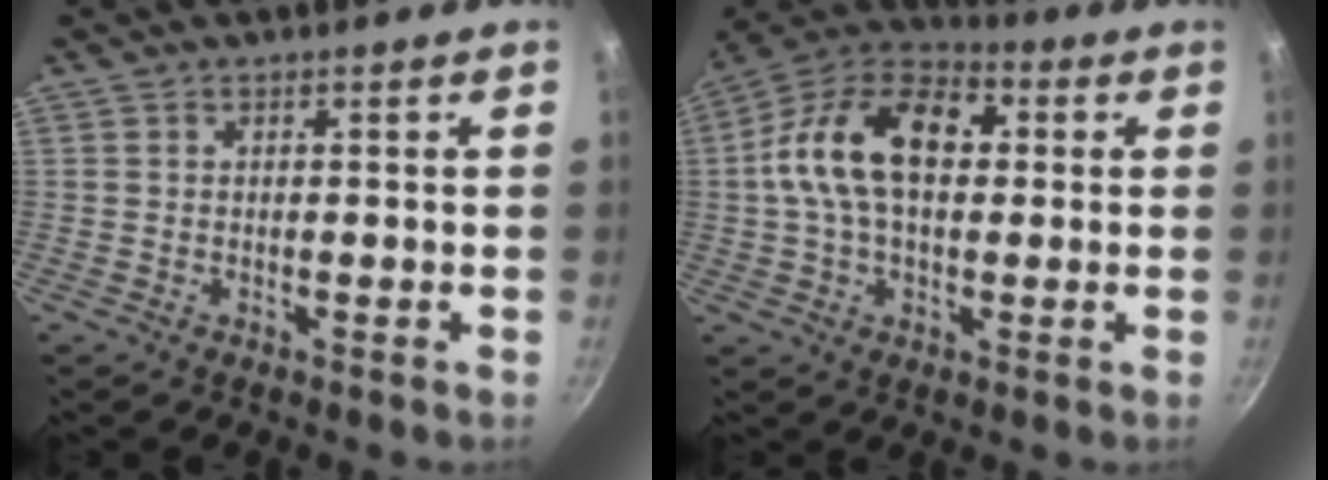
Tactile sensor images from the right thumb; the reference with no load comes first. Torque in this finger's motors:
{"motor_torque": [-0.71, 1.27, 1.30, -0.32, 0.46]}